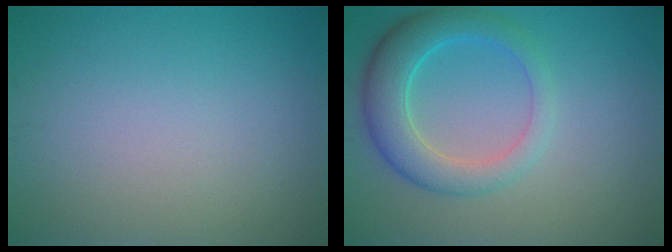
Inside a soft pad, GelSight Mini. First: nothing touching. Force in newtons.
{"total": 5.1, "press": 5.0, "slide": 0.4}